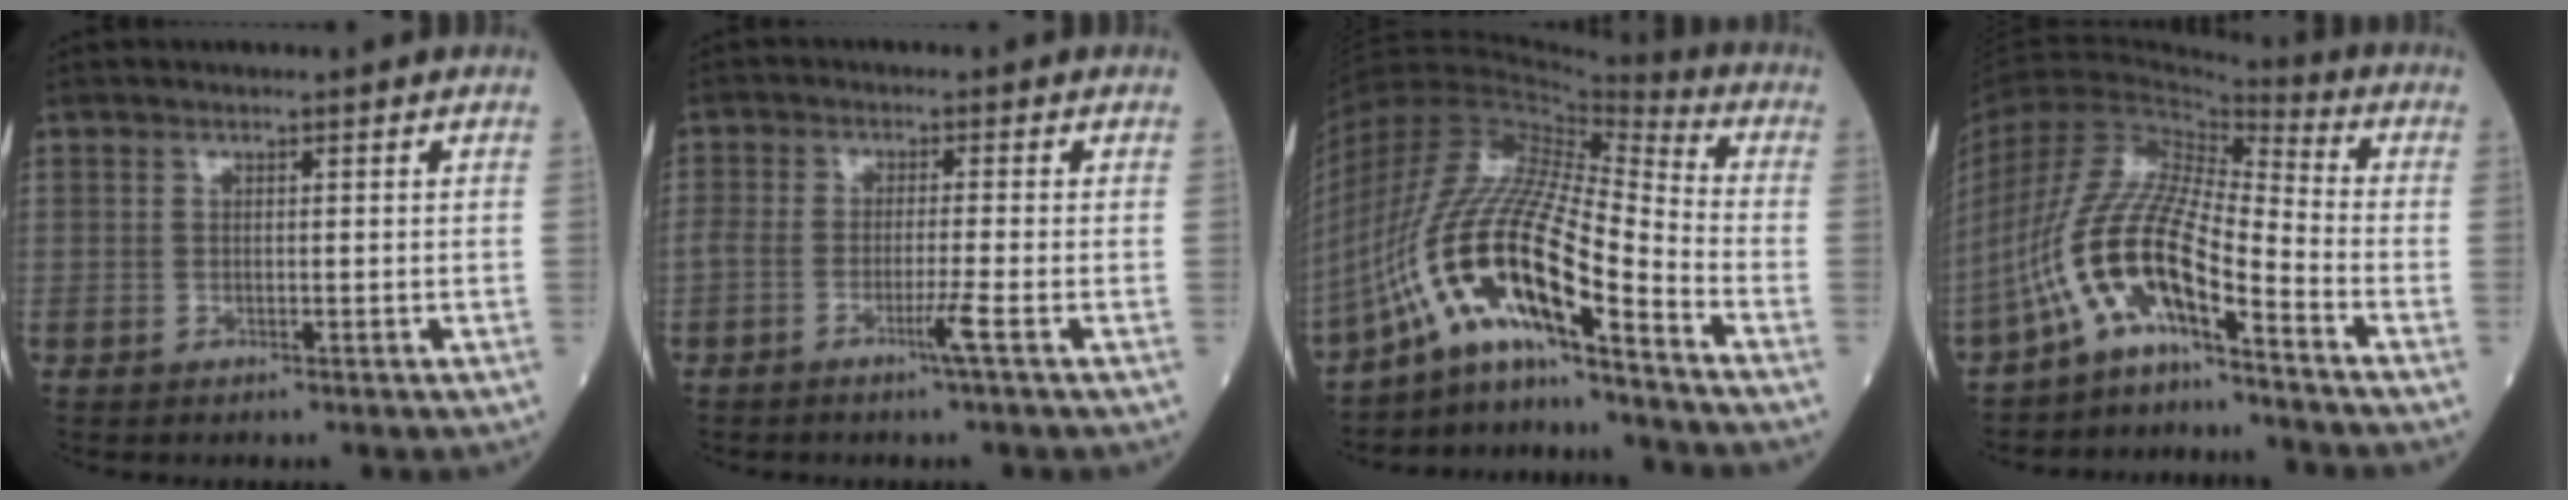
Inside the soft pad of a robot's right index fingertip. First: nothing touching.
{"total": 3.3, "force": [-1.8, -0.7, 2.7], "torque": [-0.057, -0.003, -0.037]}
{"total": 17.0, "force": [-10.4, 2.0, 13.3], "torque": [-0.274, 0.017, -0.185]}
{"total": 12.2, "force": [-7.4, 1.9, 9.5], "torque": [-0.201, 0.018, -0.137]}